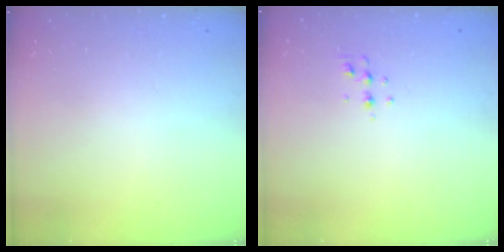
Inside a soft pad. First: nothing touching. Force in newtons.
{"total": 3.8, "press": 3.6, "slide": 1.3}